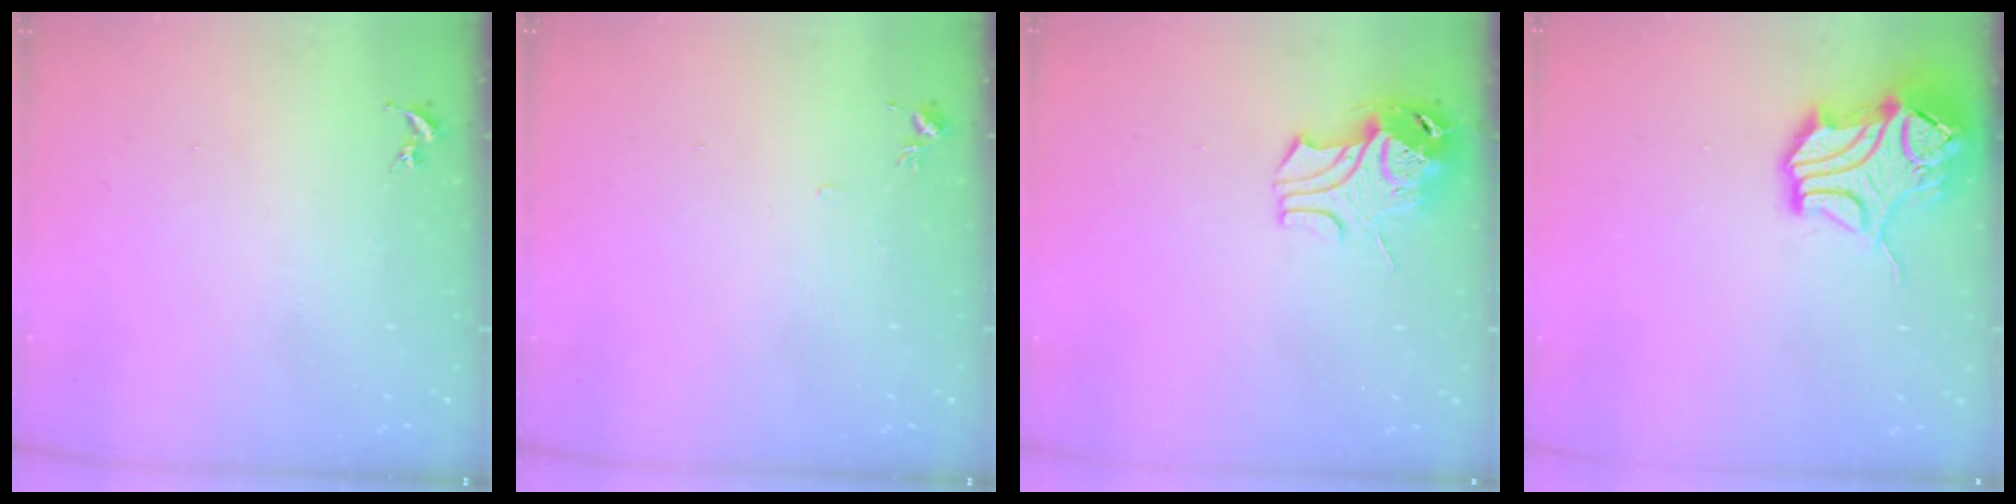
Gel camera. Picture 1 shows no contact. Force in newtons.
{"total": 4.3, "press": 4.2, "slide": 0.6}
{"total": 9.7, "press": 9.6, "slide": 1.4}
{"total": 15.7, "press": 15.6, "slide": 2.3}